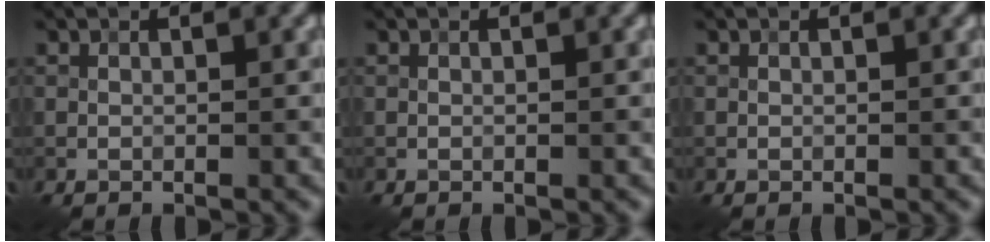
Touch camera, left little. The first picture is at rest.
{"total": 0.0}
{"total": 0.0}